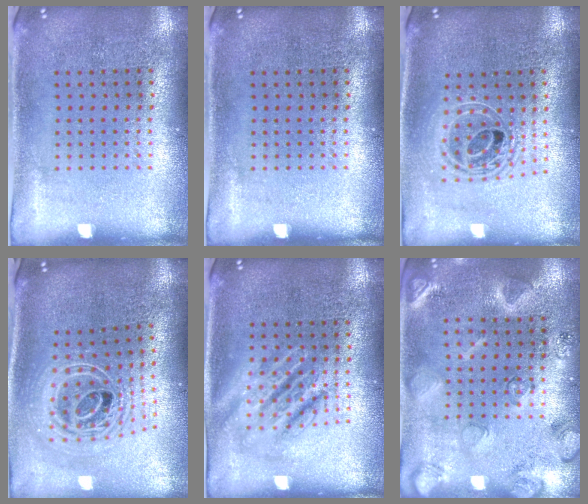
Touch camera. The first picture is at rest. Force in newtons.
{"total": 0.0}
{"total": 1.7, "press": 1.4, "slide": 1.0}
{"total": 2.5, "press": 1.8, "slide": 1.6}
{"total": 2.5, "press": 2.5, "slide": 0.3}
{"total": 2.3, "press": 2.3, "slide": 0.1}